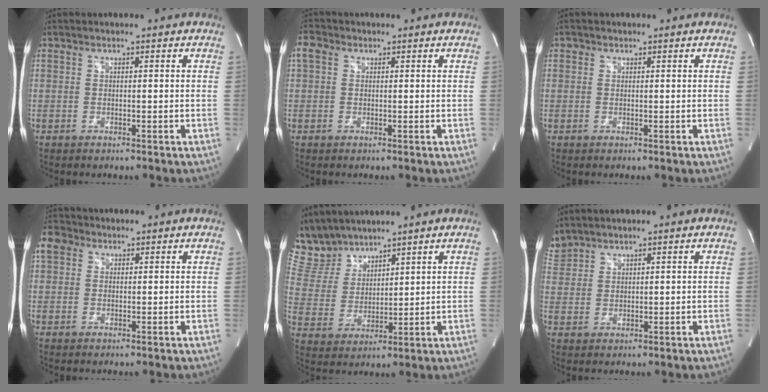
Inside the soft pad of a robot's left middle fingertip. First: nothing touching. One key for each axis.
{"total": 2.2, "fx": 0.8, "fy": 1.8, "fz": 1.1, "tx": -0.029, "ty": 0.018, "tz": 0.016}
{"total": 0.6, "fx": 0.4, "fy": 0.4, "fz": 0.1, "tx": -0.001, "ty": -0.002, "tz": 0.005}
{"total": 3.8, "fx": 1.8, "fy": 3.0, "fz": 1.4, "tx": -0.038, "ty": 0.022, "tz": 0.037}
{"total": 8.6, "fx": 8.2, "fy": 2.4, "fz": 0.9, "tx": -0.038, "ty": 0.016, "tz": 0.186}
{"total": 4.1, "fx": 3.9, "fy": 1.0, "fz": 0.4, "tx": -0.025, "ty": 0.019, "tz": 0.087}